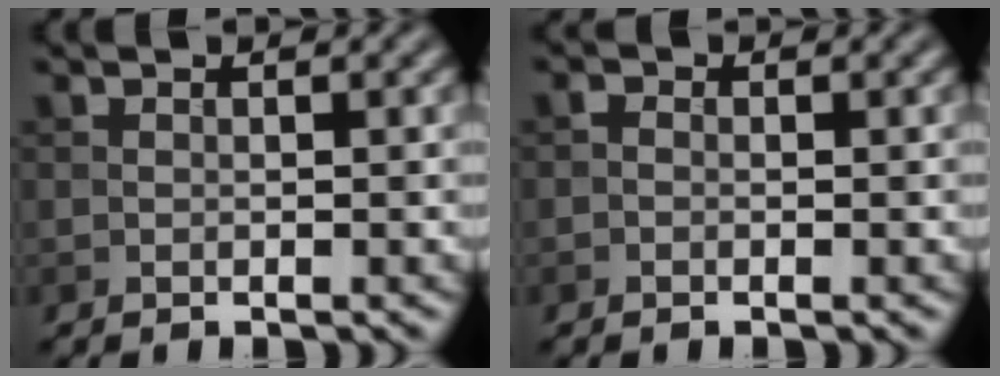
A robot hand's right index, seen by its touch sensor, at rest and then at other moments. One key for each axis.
{"total": 0.6, "fx": -0.3, "fy": 0.5, "fz": 0.3, "tx": -0.002, "ty": 0.002, "tz": -0.009}